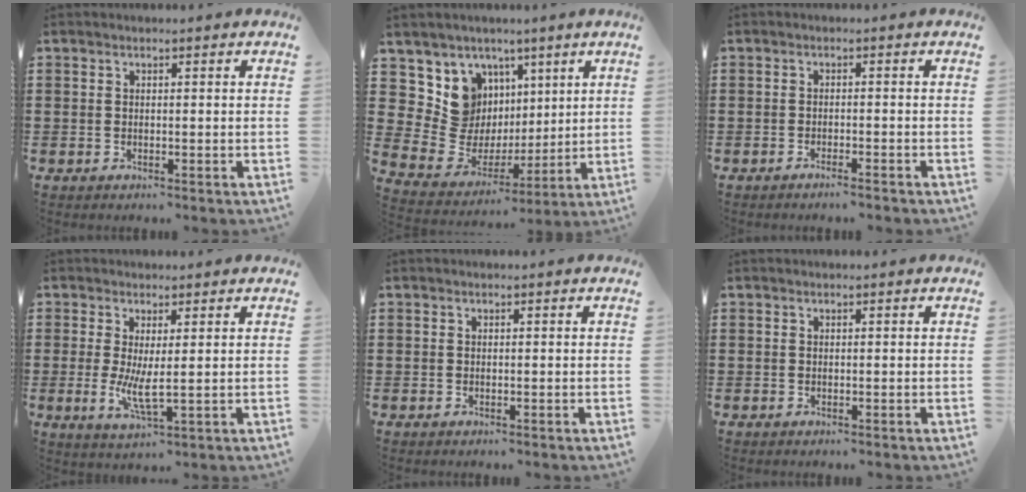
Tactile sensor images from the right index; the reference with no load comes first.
{"total": 10.0, "force": [3.1, 9.3, 1.7], "torque": [-0.070, -0.036, 0.069]}
{"total": 1.3, "force": [-1.2, -0.2, 0.5], "torque": [-0.009, 0.000, -0.023]}
{"total": 5.0, "force": [0.3, 1.3, 4.8], "torque": [-0.089, -0.010, 0.003]}
{"total": 0.0}
{"total": 0.0}